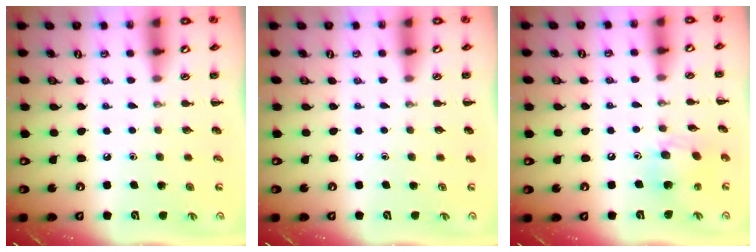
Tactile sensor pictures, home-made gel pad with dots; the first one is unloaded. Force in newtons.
{"total": 0.0}
{"total": 8.6, "press": 8.5, "slide": 0.9}